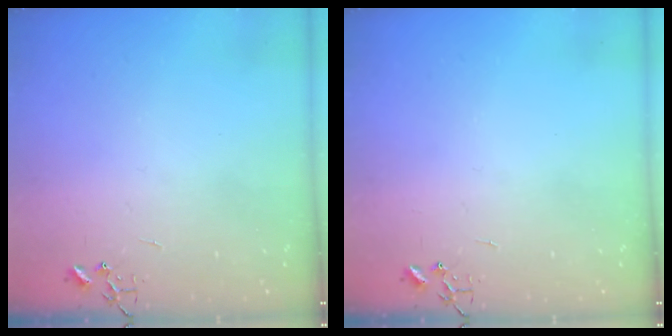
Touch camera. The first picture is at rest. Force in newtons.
{"total": 0.0}